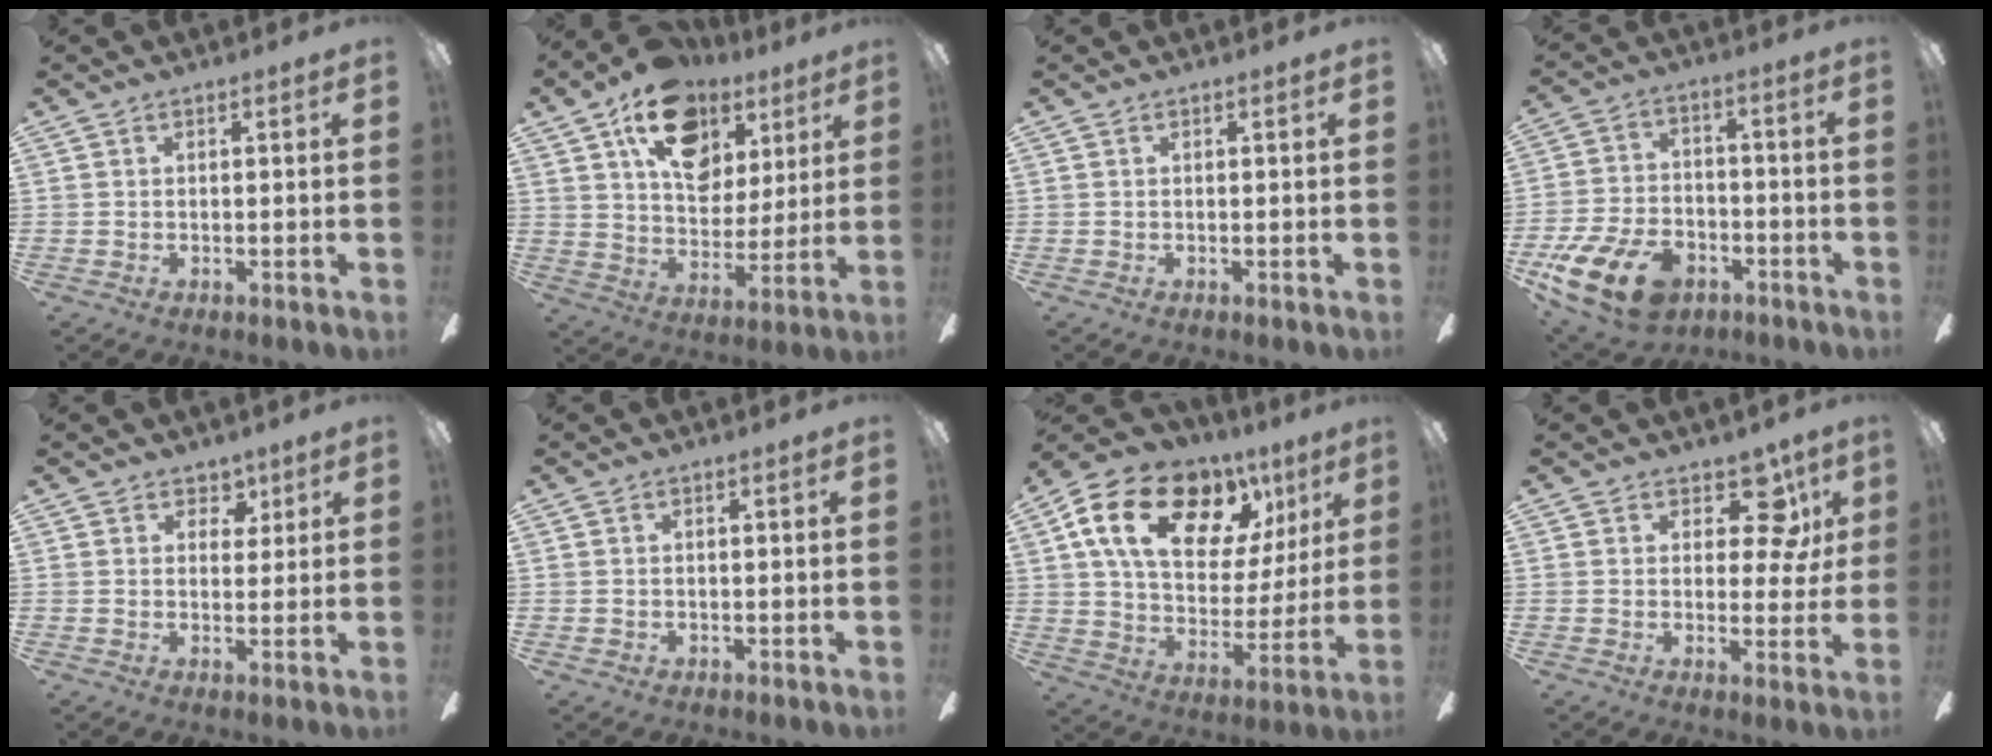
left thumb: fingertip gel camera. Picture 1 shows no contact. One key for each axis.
{"total": 18.6, "fx": 10.0, "fy": 12.3, "fz": 9.7, "tx": -0.151, "ty": -0.040, "tz": 0.181}
{"total": 0.0}
{"total": 16.6, "fx": -9.4, "fy": 9.6, "fz": 9.8, "tx": -0.203, "ty": 0.061, "tz": -0.163}
{"total": 3.5, "fx": 2.2, "fy": 2.6, "fz": 1.0, "tx": -0.004, "ty": -0.007, "tz": 0.035}
{"total": 0.8, "fx": -0.3, "fy": 0.6, "fz": 0.2, "tx": -0.005, "ty": 0.003, "tz": -0.009}
{"total": 21.7, "fx": 11.1, "fy": 13.2, "fz": 13.2, "tx": -0.215, "ty": -0.038, "tz": 0.195}
{"total": 10.4, "fx": 4.8, "fy": 6.1, "fz": 6.9, "tx": -0.081, "ty": -0.017, "tz": 0.080}